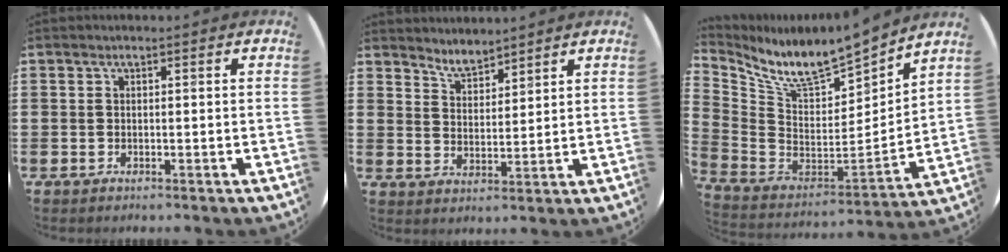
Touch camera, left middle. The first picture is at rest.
{"total": 3.7, "force": [3.6, 0.5, 0.0], "torque": [-0.009, -0.017, 0.068]}
{"total": 9.7, "force": [8.4, 2.0, 4.3], "torque": [-0.122, -0.070, 0.146]}